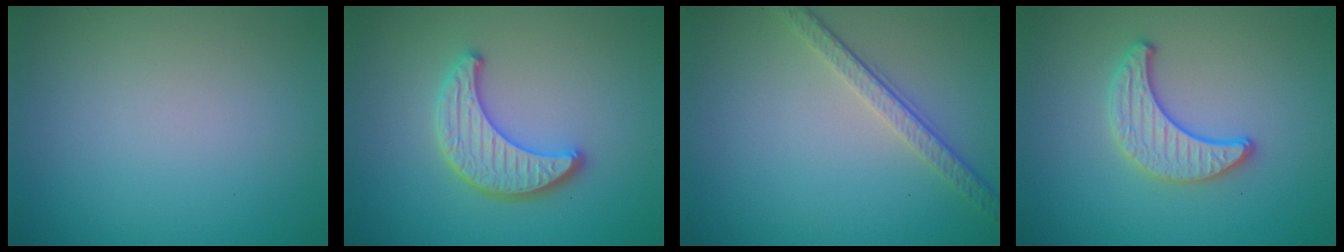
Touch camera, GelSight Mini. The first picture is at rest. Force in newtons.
{"total": 3.8, "press": 3.5, "slide": 1.4}
{"total": 3.5, "press": 2.6, "slide": 2.4}
{"total": 3.0, "press": 2.8, "slide": 0.9}